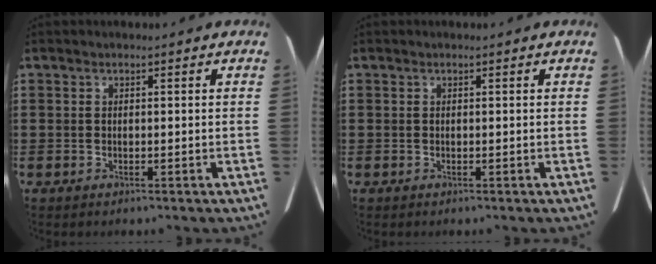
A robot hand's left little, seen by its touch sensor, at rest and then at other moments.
{"total": 0.0}